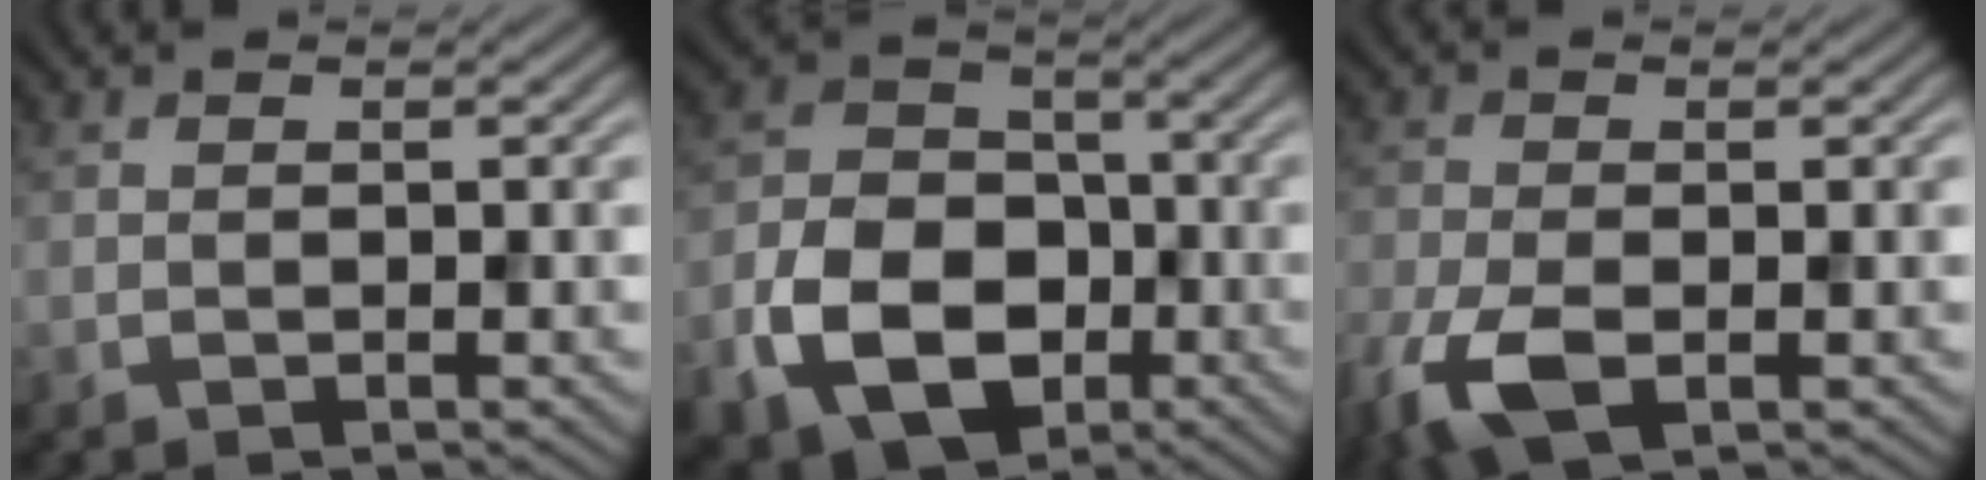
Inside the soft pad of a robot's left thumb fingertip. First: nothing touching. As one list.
[{"total": 11.5, "force": [-4.8, 8.1, 6.6], "torque": [-0.150, -0.023, -0.098]}, {"total": 6.1, "force": [-2.8, 2.8, 4.6], "torque": [-0.116, -0.013, -0.061]}]